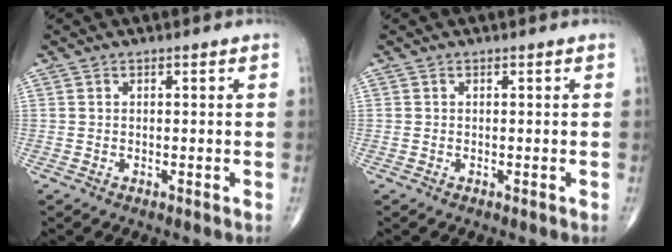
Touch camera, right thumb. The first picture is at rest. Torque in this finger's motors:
{"motor_torque": [0.11, 0.08, 0.03, 0.10, 0.02]}